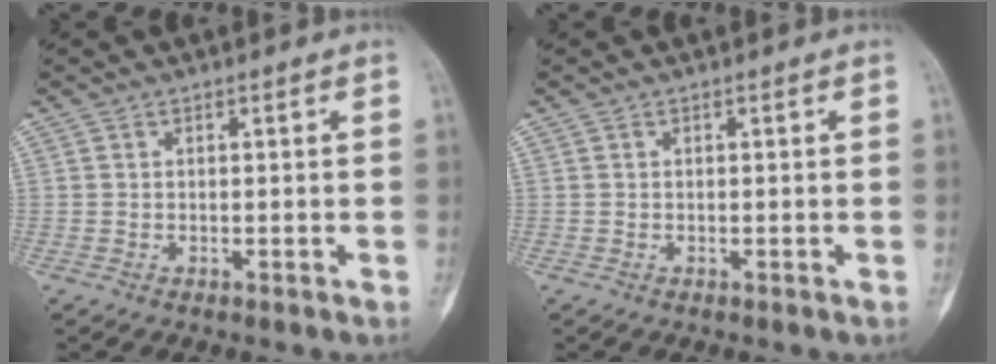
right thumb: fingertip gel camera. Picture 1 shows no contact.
{"total": 0.0}